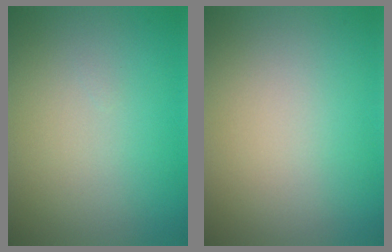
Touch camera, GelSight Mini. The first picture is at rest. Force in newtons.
{"total": 0.0}